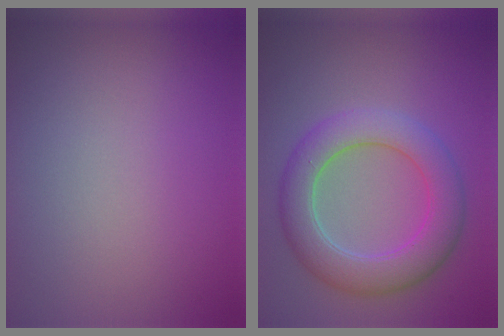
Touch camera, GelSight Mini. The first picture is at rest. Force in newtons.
{"total": 6.1, "press": 6.1, "slide": 0.4}